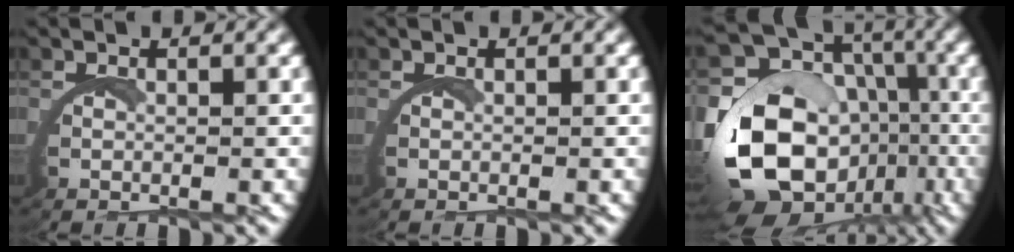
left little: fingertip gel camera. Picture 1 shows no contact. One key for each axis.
{"total": 0.0}
{"total": 13.1, "fx": -2.1, "fy": 10.3, "fz": 7.9, "tx": -0.152, "ty": -0.044, "tz": -0.028}